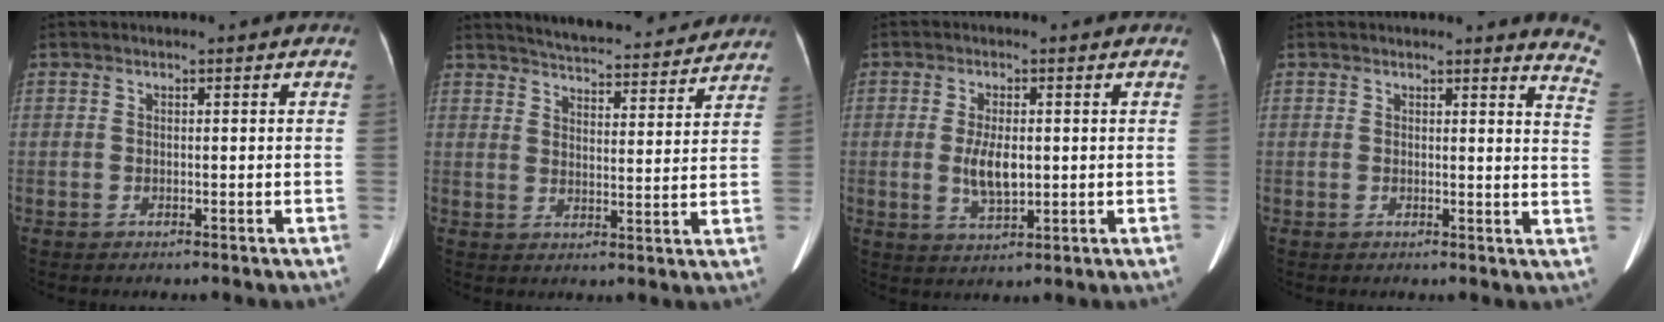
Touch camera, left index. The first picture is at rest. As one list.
[{"total": 16.8, "force": [15.7, 2.7, 5.3], "torque": [-0.070, 0.006, 0.205]}, {"total": 5.0, "force": [-0.1, 1.9, 4.6], "torque": [-0.095, -0.004, 0.005]}, {"total": 6.7, "force": [6.5, 0.1, 1.7], "torque": [-0.004, -0.063, 0.034]}]